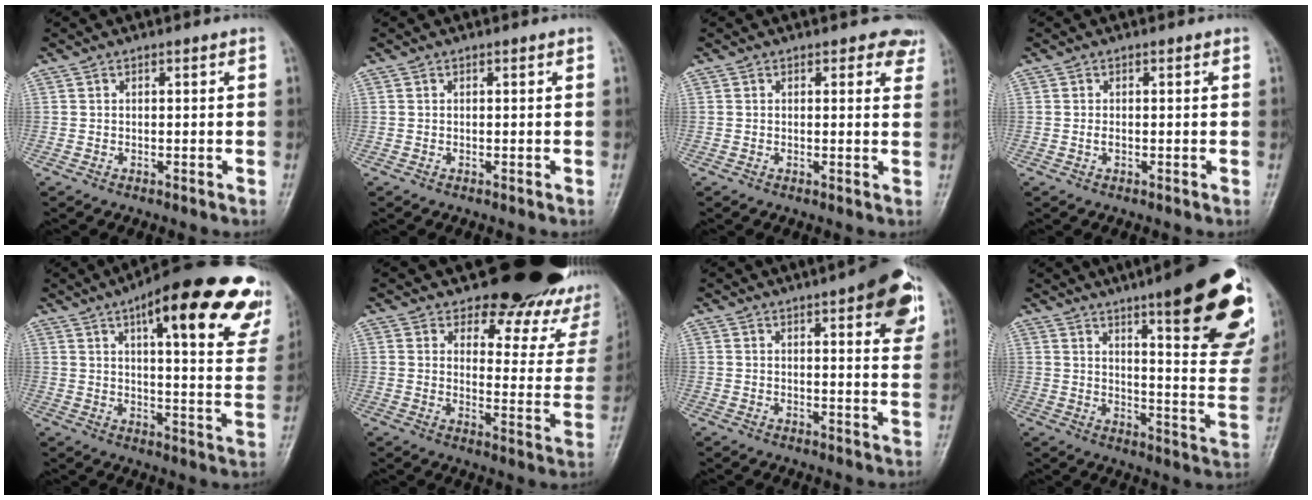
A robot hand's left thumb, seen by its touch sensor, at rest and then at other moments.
{"total": 0.0}
{"total": 3.7, "force": [2.8, 2.0, 1.3], "torque": [0.016, -0.013, 0.015]}
{"total": 0.8, "force": [-0.1, 0.5, 0.7], "torque": [-0.011, 0.000, -0.004]}
{"total": 25.5, "force": [14.7, 7.1, 19.6], "torque": [-0.232, -0.028, 0.181]}
{"total": 21.4, "force": [18.2, 8.5, 7.3], "torque": [-0.044, -0.131, 0.204]}
{"total": 15.8, "force": [7.7, 4.4, 13.1], "torque": [-0.128, -0.030, 0.092]}
{"total": 25.0, "force": [14.0, 5.7, 19.9], "torque": [-0.229, -0.065, 0.189]}